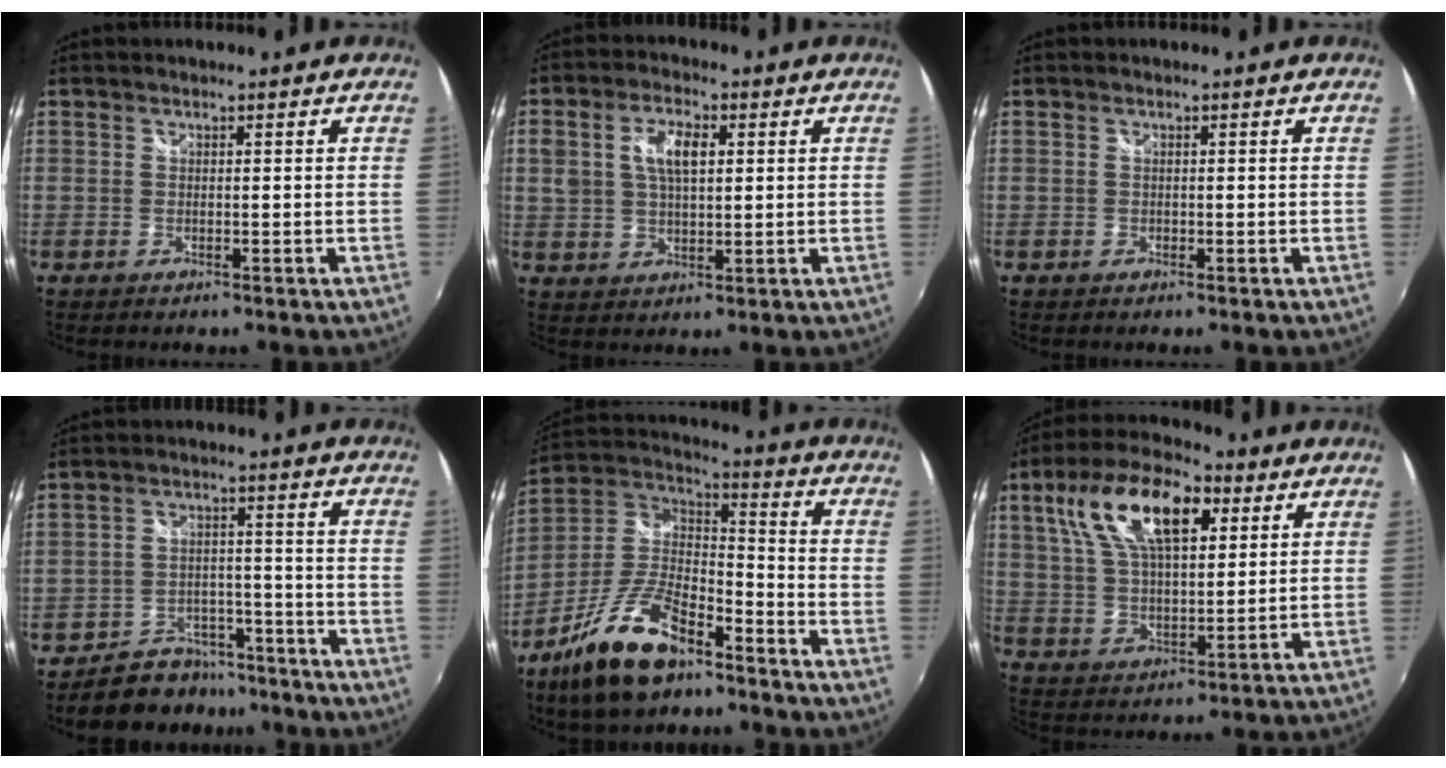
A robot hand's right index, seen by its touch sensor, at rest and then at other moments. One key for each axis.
{"total": 7.5, "fx": 1.9, "fy": 3.9, "fz": 6.1, "tx": -0.114, "ty": 0.011, "tz": 0.037}
{"total": 0.0}
{"total": 9.5, "fx": -8.0, "fy": 5.0, "fz": 1.3, "tx": -0.033, "ty": 0.029, "tz": -0.111}
{"total": 17.0, "fx": -10.7, "fy": 6.8, "fz": 11.3, "tx": -0.243, "ty": -0.008, "tz": -0.199}
{"total": 17.0, "fx": 7.1, "fy": 7.6, "fz": 13.5, "tx": -0.252, "ty": 0.034, "tz": 0.125}